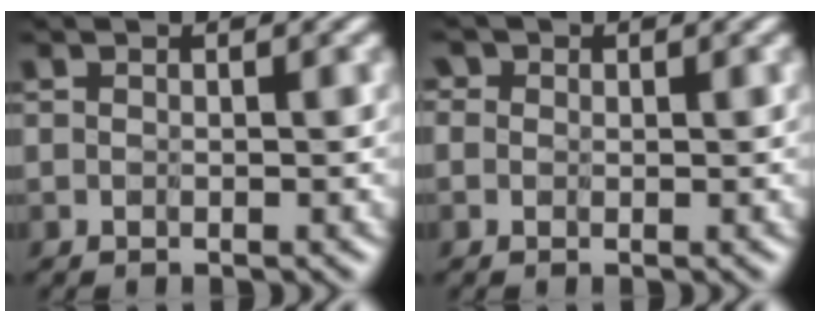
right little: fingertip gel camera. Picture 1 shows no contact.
{"total": 2.0, "force": [0.7, 1.7, 0.8], "torque": [-0.032, 0.011, -0.005]}